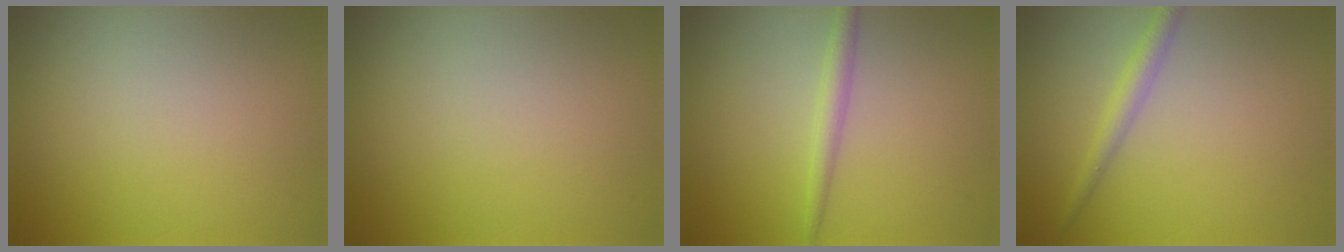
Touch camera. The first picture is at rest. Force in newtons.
{"total": 0.0}
{"total": 1.7, "press": 1.7, "slide": 0.0}
{"total": 1.9, "press": 1.9, "slide": 0.0}